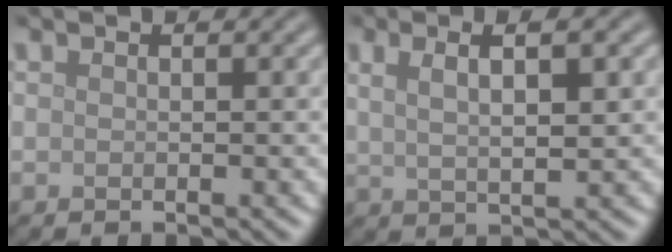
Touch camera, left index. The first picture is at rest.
{"total": 4.9, "force": [1.7, 1.5, 4.3], "torque": [-0.065, 0.002, 0.025]}